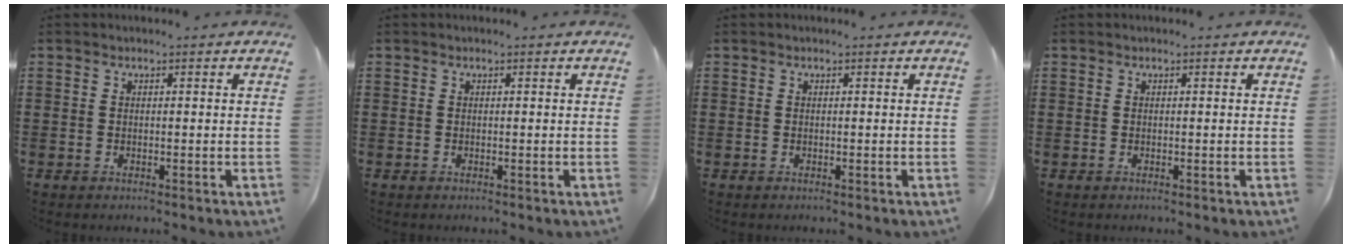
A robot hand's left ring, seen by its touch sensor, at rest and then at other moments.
{"total": 0.0}
{"total": 0.0}
{"total": 0.0}